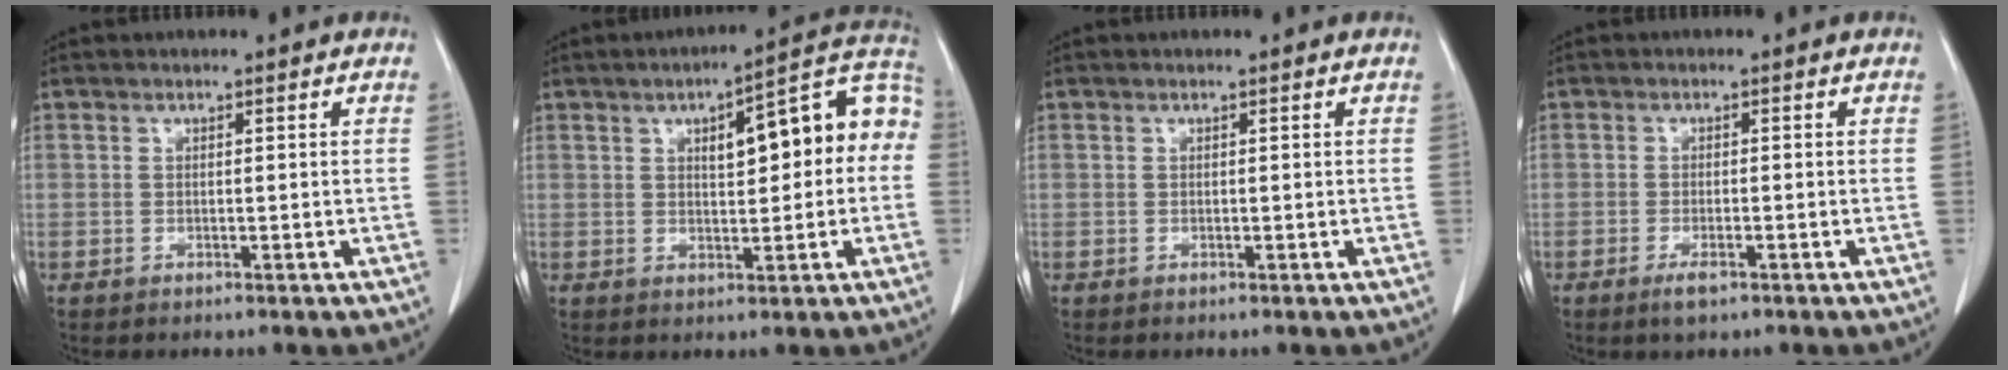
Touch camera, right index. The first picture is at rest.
{"total": 13.2, "force": [2.0, 4.1, 12.4], "torque": [-0.159, 0.046, 0.025]}
{"total": 0.0}
{"total": 2.3, "force": [-1.4, 0.5, 1.8], "torque": [-0.033, -0.003, -0.022]}